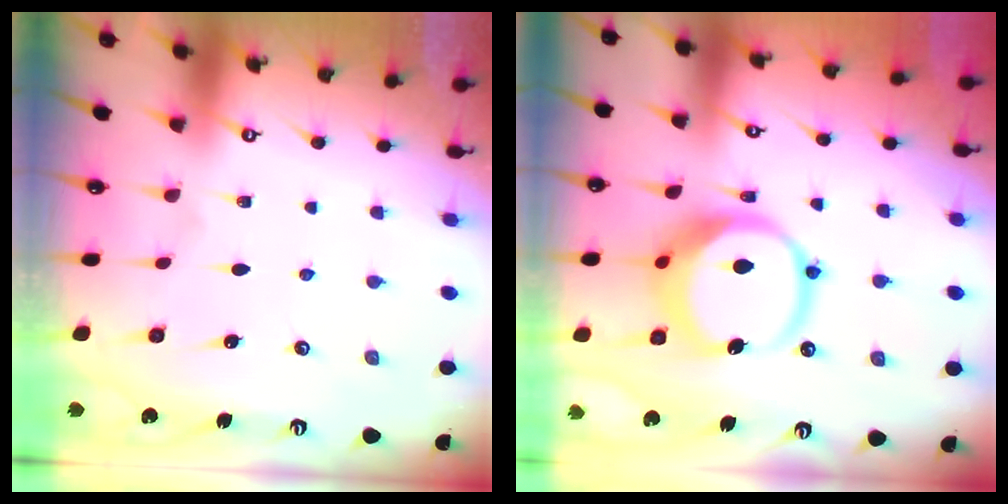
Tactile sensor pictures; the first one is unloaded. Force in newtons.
{"total": 13.5, "press": 13.4, "slide": 1.7}